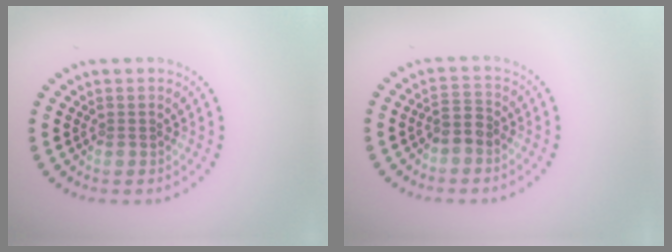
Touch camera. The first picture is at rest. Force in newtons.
{"total": 1.8, "press": 1.6, "slide": 0.7}